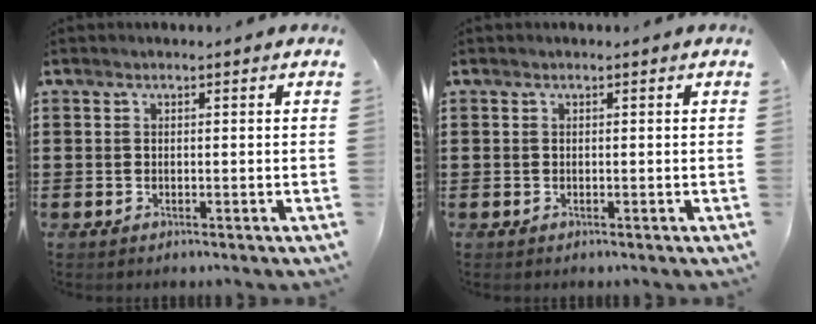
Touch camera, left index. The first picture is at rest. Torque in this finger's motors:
{"motor_torque": [0.00, 0.00, 0.03, 0.00]}